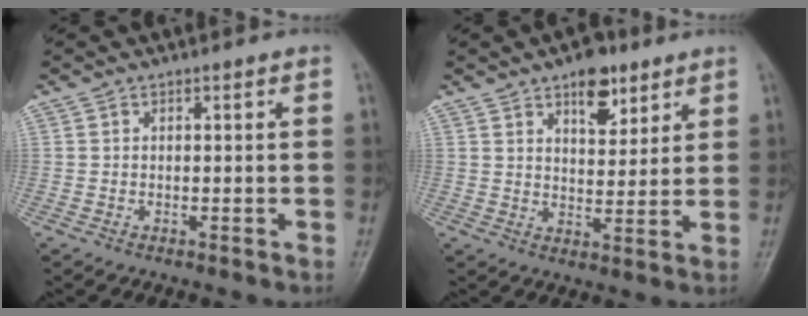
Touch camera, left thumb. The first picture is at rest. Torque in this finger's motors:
{"motor_torque": [1.40, 0.37, 1.08, -0.49, -0.03]}